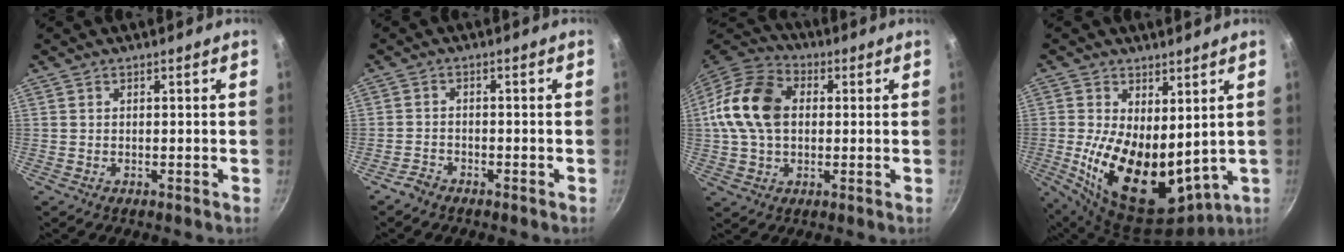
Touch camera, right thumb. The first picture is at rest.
{"total": 2.3, "force": [-2.0, 1.0, 0.5], "torque": [-0.012, 0.022, -0.038]}
{"total": 15.9, "force": [1.6, 11.3, 11.0], "torque": [-0.195, 0.026, 0.014]}
{"total": 17.9, "force": [1.0, 9.8, 14.9], "torque": [-0.241, -0.037, 0.041]}